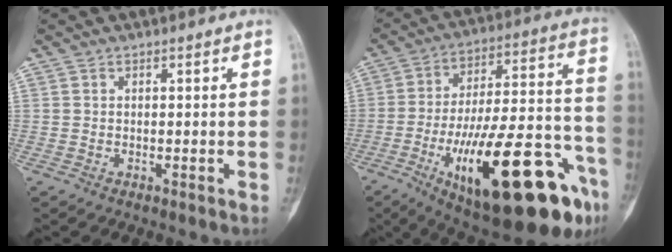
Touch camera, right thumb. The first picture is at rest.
{"total": 32.1, "force": [-14.2, 9.8, 27.0], "torque": [-0.372, 0.057, -0.207]}